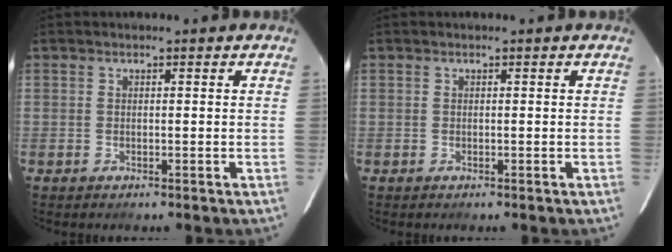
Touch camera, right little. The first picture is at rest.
{"total": 0.0}